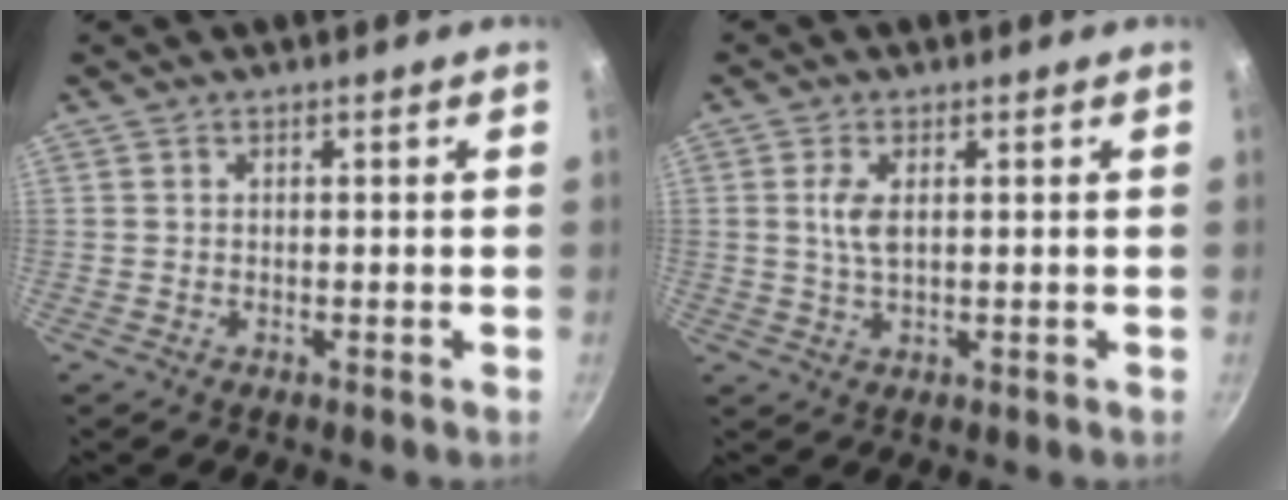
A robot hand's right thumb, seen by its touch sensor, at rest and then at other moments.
{"total": 3.9, "force": [0.8, 1.8, 3.3], "torque": [-0.068, -0.002, 0.016]}